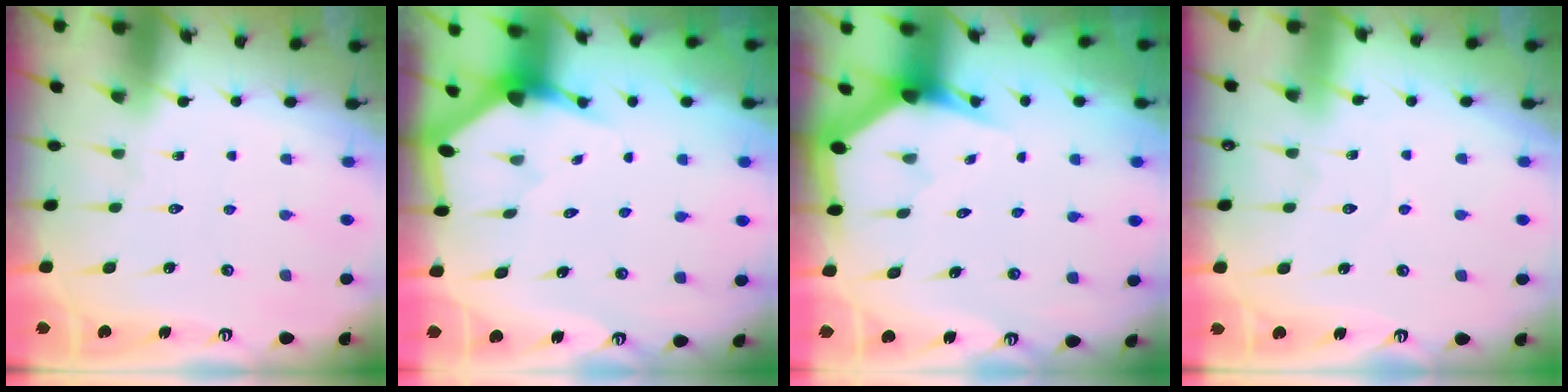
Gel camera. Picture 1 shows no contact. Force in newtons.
{"total": 3.0, "press": 3.0, "slide": 0.1}
{"total": 4.1, "press": 4.1, "slide": 0.3}
{"total": 2.6, "press": 2.6, "slide": 0.2}